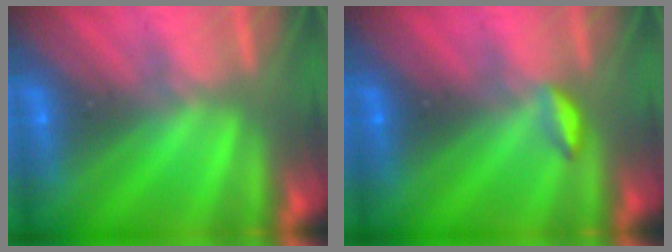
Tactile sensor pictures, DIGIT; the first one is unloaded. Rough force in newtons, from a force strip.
{"total": 2.9}